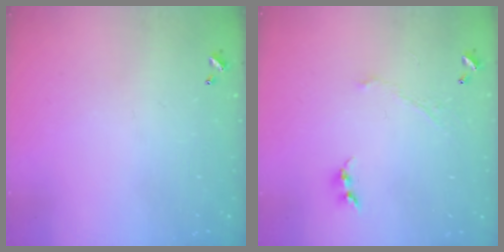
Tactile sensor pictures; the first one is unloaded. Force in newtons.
{"total": 1.0, "press": 0.9, "slide": 0.4}